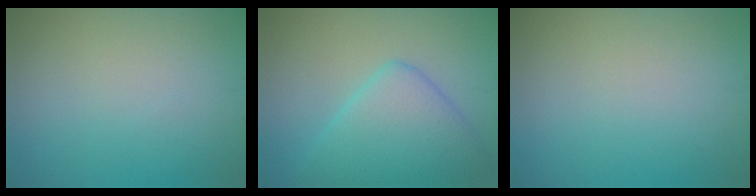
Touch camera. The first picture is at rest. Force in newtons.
{"total": 5.7, "press": 5.6, "slide": 0.3}
{"total": 0.0}